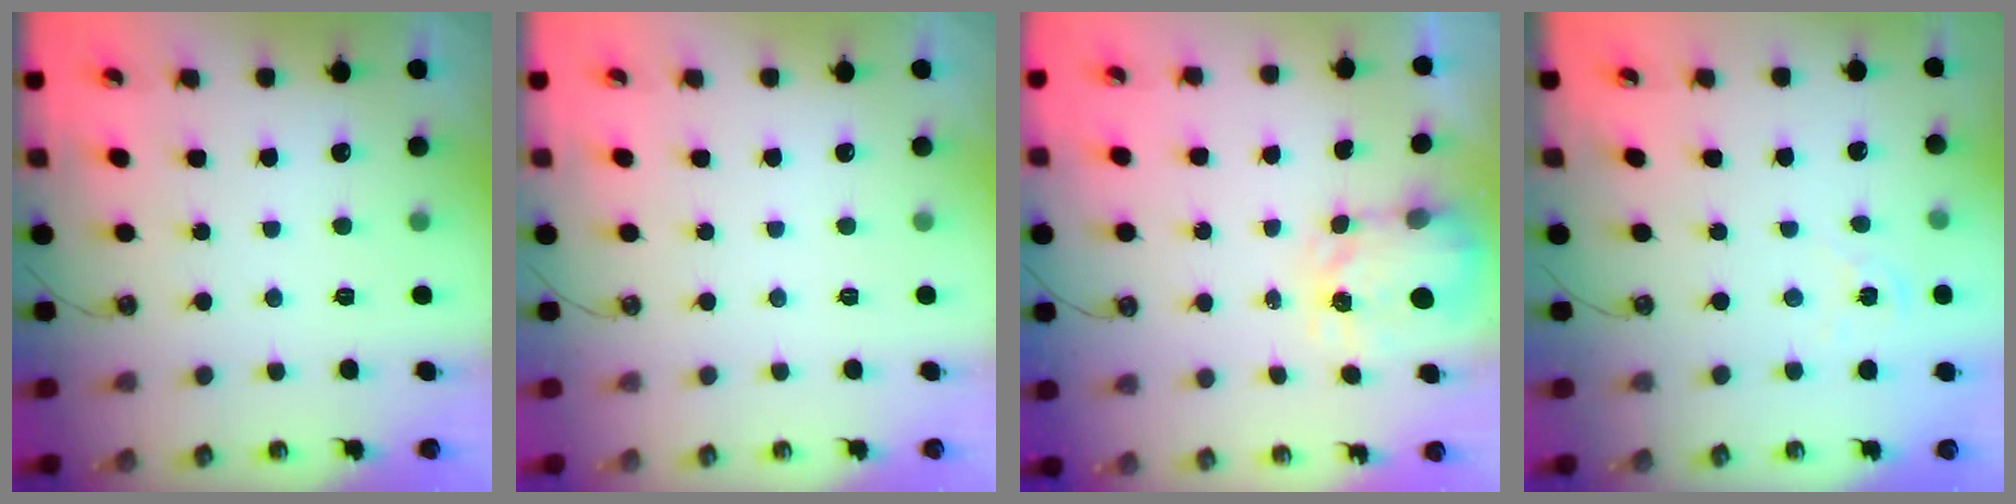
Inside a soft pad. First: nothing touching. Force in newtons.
{"total": 0.0}
{"total": 3.5, "press": 3.5, "slide": 0.4}
{"total": 1.3, "press": 1.3, "slide": 0.2}